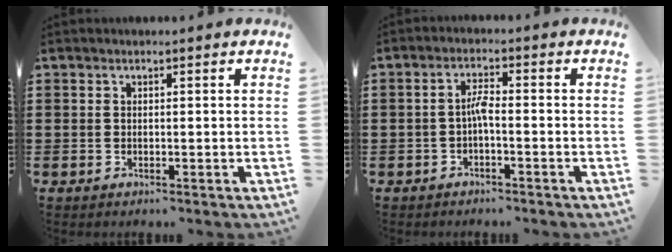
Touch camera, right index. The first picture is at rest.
{"total": 2.6, "force": [-0.8, 0.4, 2.4], "torque": [-0.047, 0.005, -0.018]}